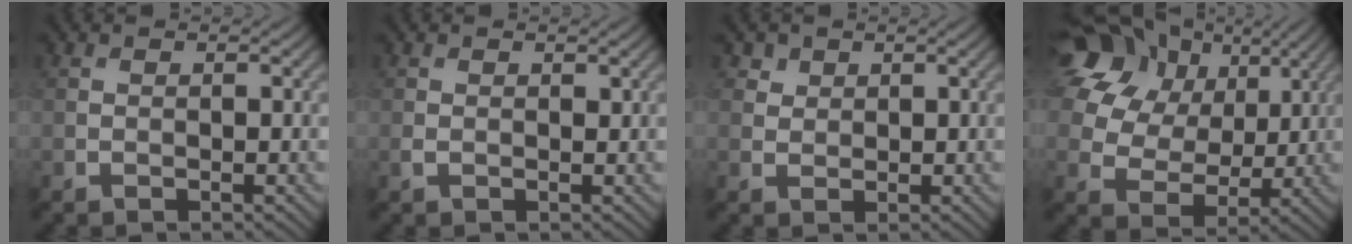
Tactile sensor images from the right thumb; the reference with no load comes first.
{"total": 1.0, "force": [0.2, 0.7, 0.6], "torque": [-0.019, -0.002, 0.006]}
{"total": 2.2, "force": [1.4, 1.7, 0.5], "torque": [-0.012, -0.010, 0.033]}
{"total": 21.7, "force": [9.9, 16.1, 10.6], "torque": [-0.284, 0.070, 0.187]}